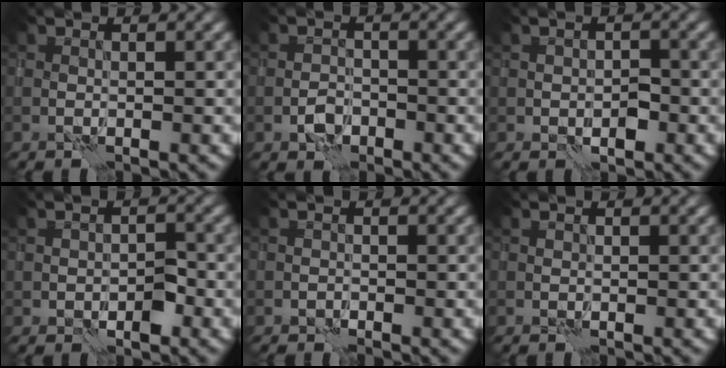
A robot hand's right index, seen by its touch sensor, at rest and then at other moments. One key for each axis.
{"total": 1.4, "fx": -0.7, "fy": 1.0, "fz": 0.5, "tx": -0.004, "ty": 0.005, "tz": -0.017}
{"total": 1.5, "fx": -0.4, "fy": 1.2, "fz": 0.8, "tx": -0.008, "ty": -0.001, "tz": -0.003}
{"total": 1.8, "fx": -0.7, "fy": 1.3, "fz": 1.0, "tx": -0.010, "ty": 0.002, "tz": -0.007}
{"total": 0.6, "fx": -0.5, "fy": 0.1, "fz": -0.3, "tx": 0.011, "ty": 0.003, "tz": -0.013}
{"total": 0.0}